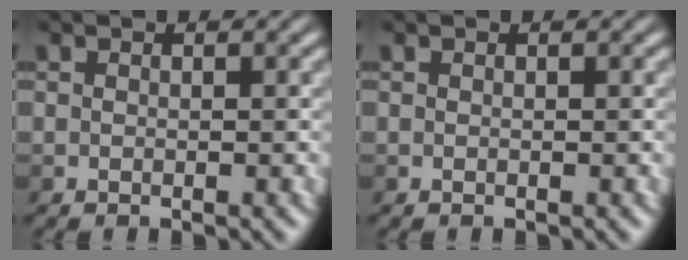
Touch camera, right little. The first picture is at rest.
{"total": 0.0}